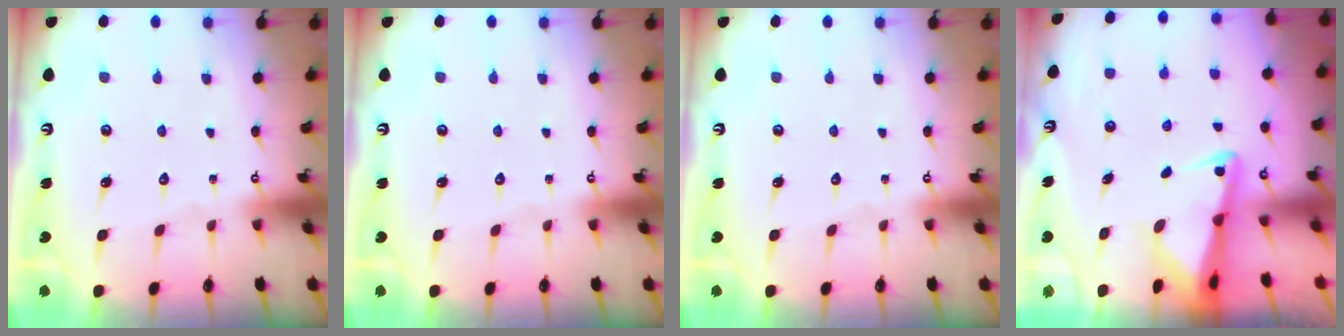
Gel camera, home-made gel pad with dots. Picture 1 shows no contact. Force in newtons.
{"total": 0.0}
{"total": 0.0}
{"total": 2.5, "press": 2.5, "slide": 0.6}